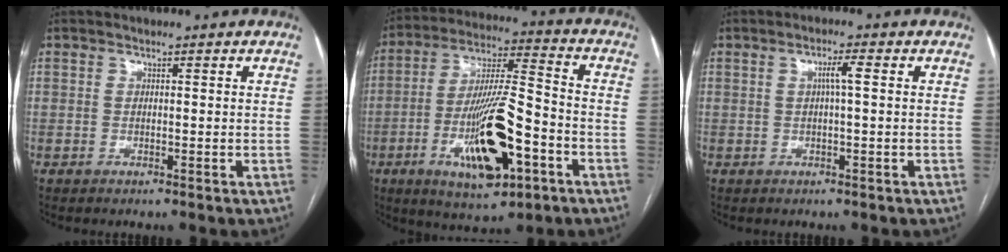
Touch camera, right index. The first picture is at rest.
{"total": 17.4, "force": [-6.4, 4.1, 15.7], "torque": [-0.294, -0.006, -0.099]}
{"total": 2.5, "force": [0.4, 0.0, 2.5], "torque": [-0.043, 0.004, 0.006]}